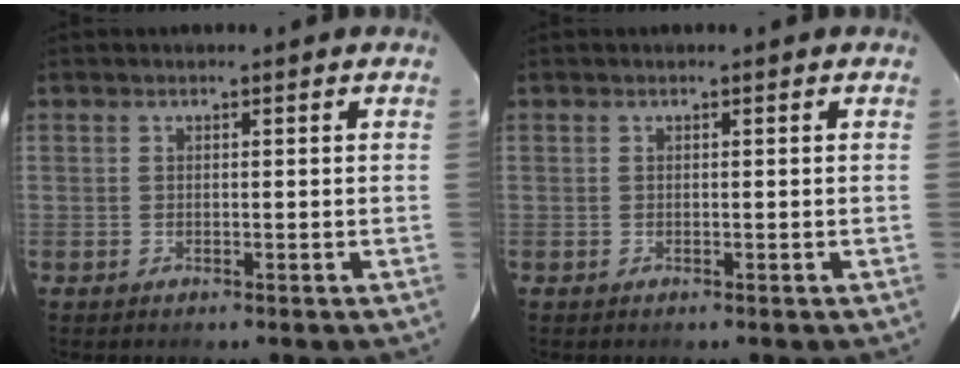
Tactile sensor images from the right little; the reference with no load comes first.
{"total": 0.0}